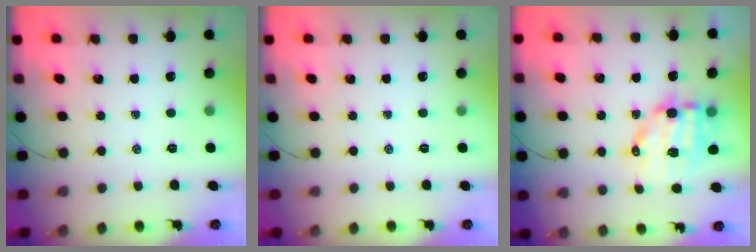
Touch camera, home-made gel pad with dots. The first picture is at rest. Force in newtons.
{"total": 0.0}
{"total": 11.0, "press": 10.7, "slide": 2.2}